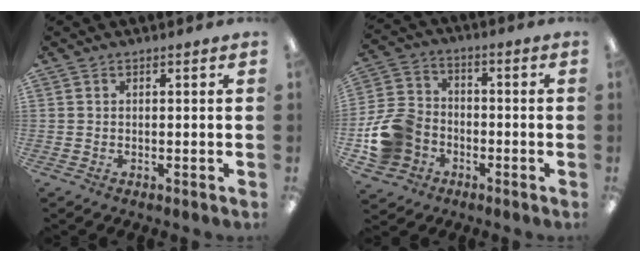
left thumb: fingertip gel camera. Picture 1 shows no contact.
{"total": 14.1, "force": [-5.2, 11.5, 6.3], "torque": [-0.134, 0.046, -0.088]}